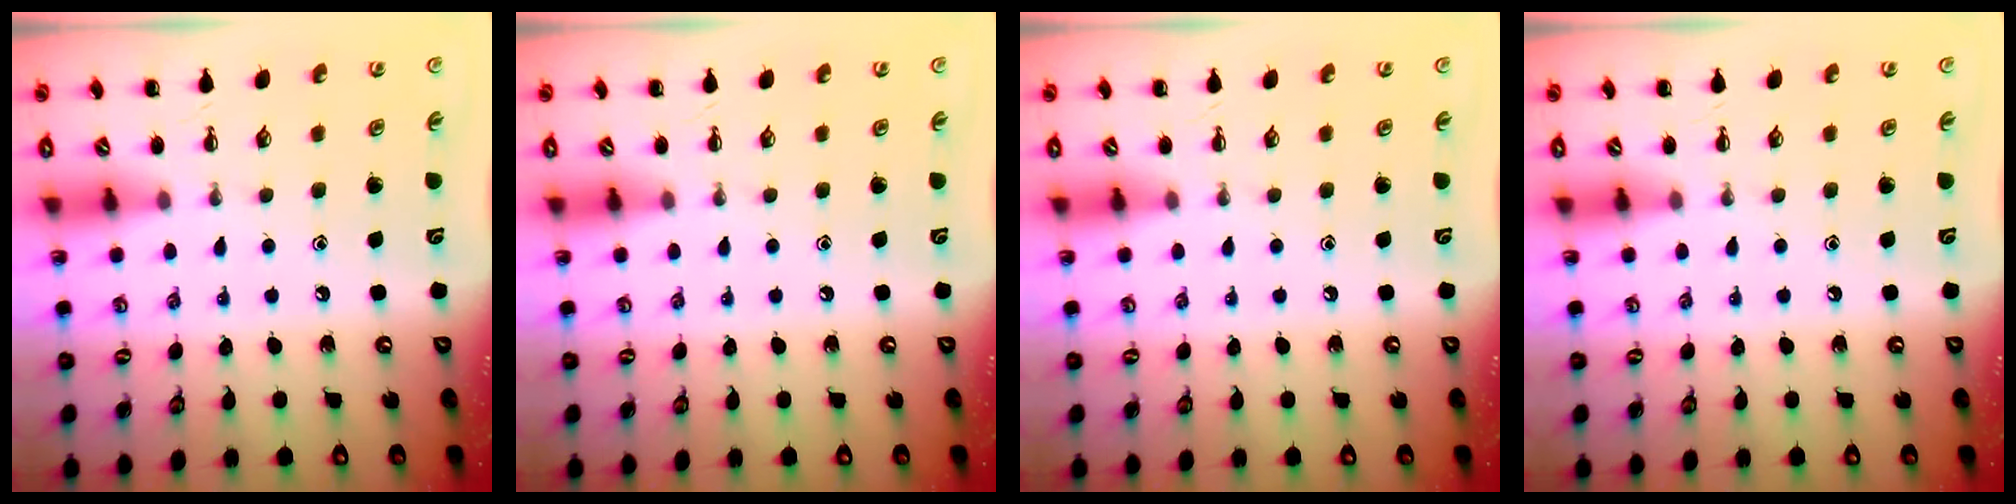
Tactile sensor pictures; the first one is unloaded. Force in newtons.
{"total": 0.0}
{"total": 0.0}
{"total": 0.0}